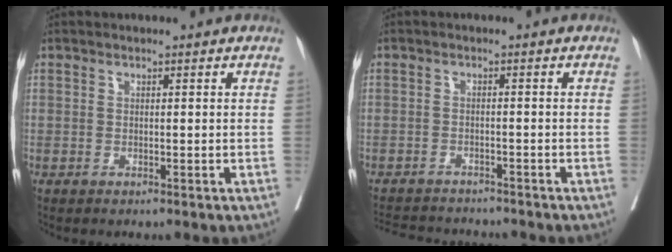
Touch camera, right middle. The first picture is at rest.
{"total": 8.6, "force": [-8.2, 1.4, 2.0], "torque": [-0.041, -0.001, -0.117]}